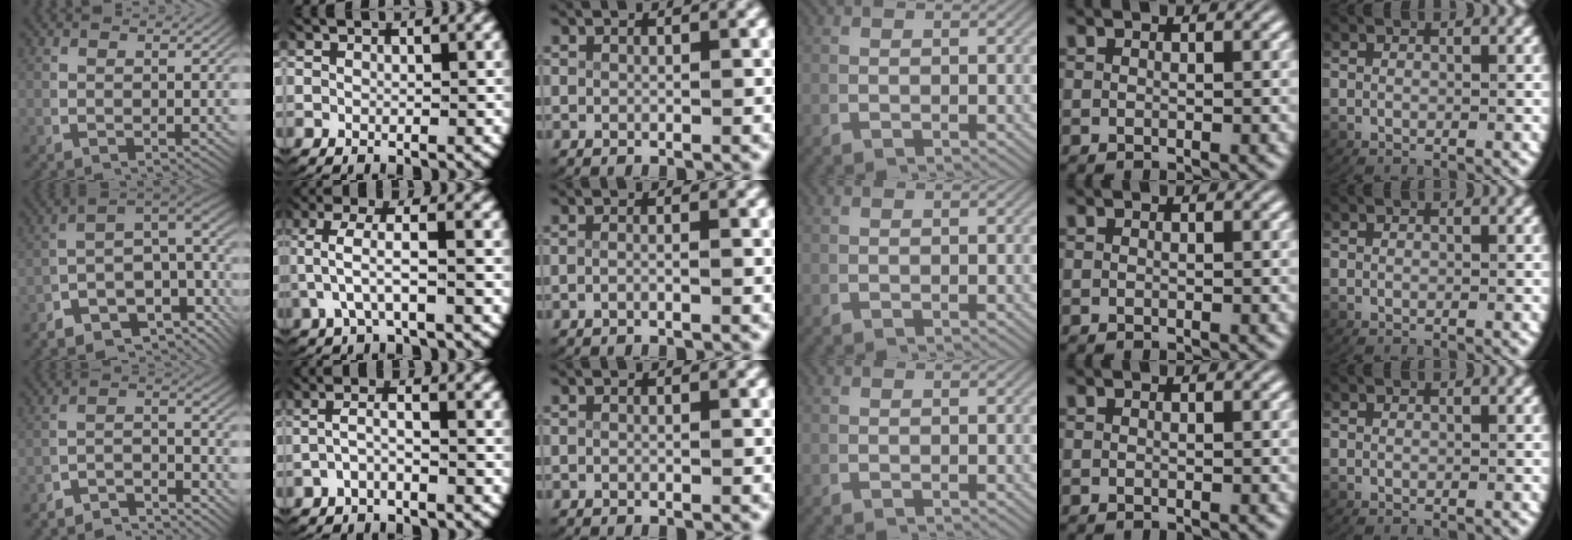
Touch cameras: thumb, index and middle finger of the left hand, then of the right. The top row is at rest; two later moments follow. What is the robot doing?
{"motion": "lift_and_place", "object": "towel"}